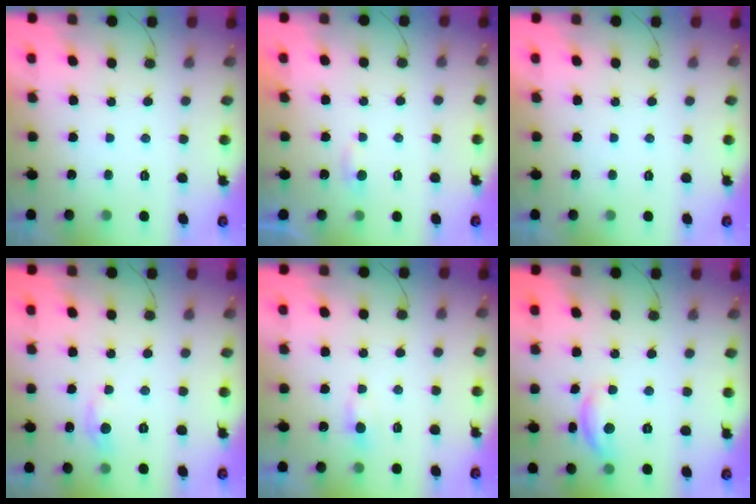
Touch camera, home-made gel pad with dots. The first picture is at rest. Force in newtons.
{"total": 2.3, "press": 2.3, "slide": 0.2}
{"total": 0.0}
{"total": 6.3, "press": 6.3, "slide": 0.7}
{"total": 3.3, "press": 3.3, "slide": 0.4}
{"total": 9.5, "press": 9.5, "slide": 0.4}